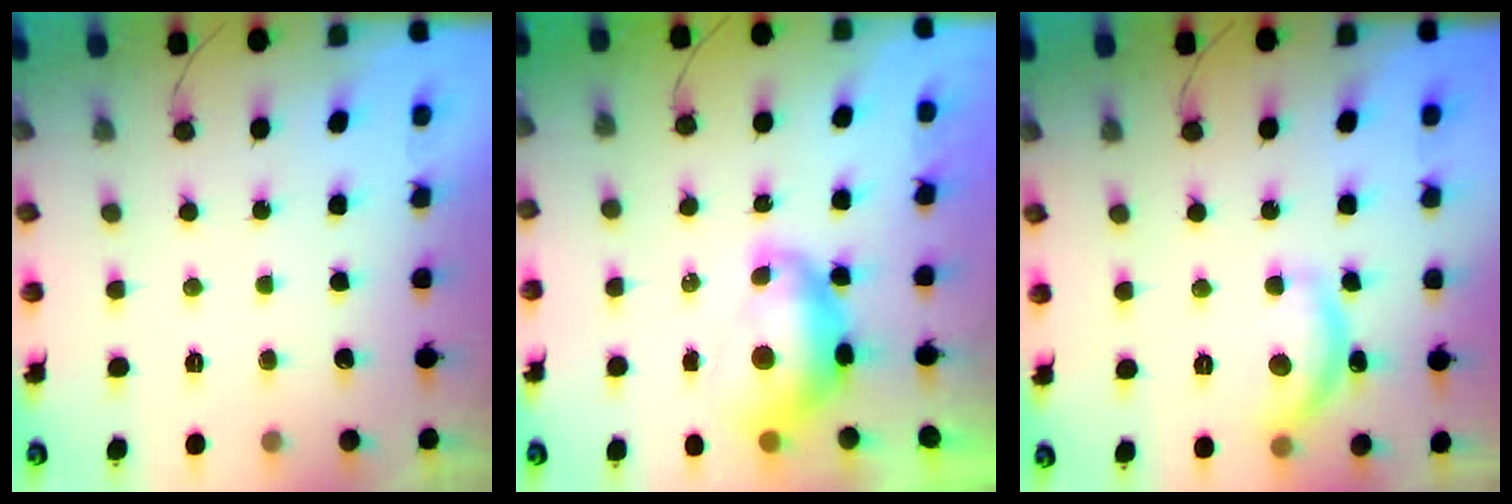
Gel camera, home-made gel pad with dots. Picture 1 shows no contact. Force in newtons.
{"total": 8.0, "press": 7.9, "slide": 0.9}
{"total": 12.0, "press": 11.9, "slide": 0.6}